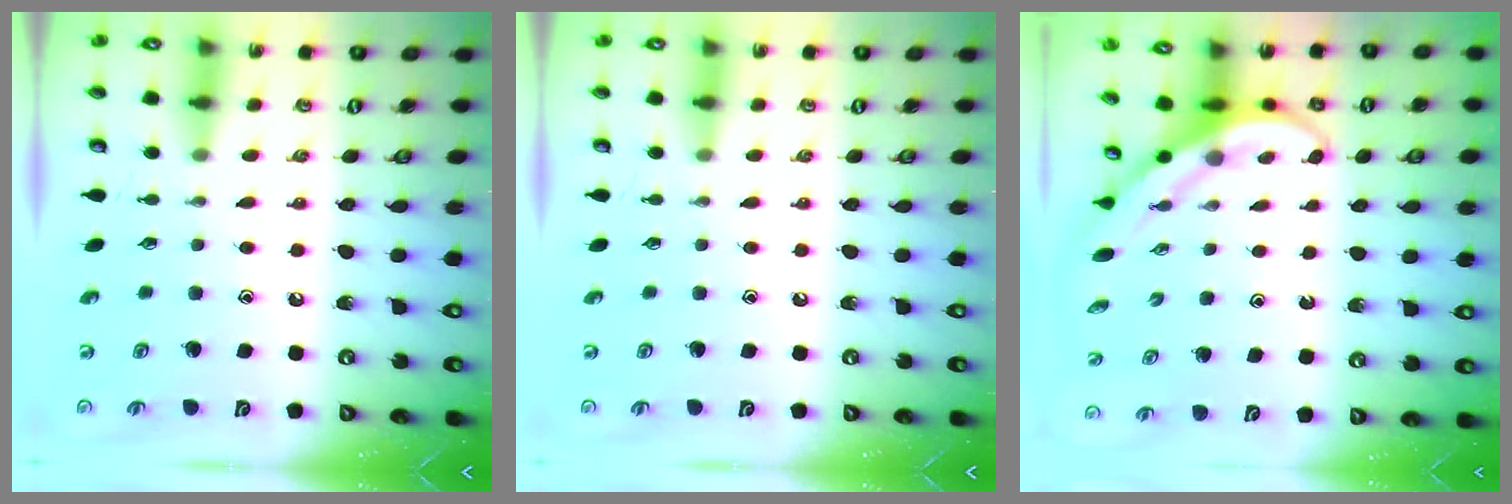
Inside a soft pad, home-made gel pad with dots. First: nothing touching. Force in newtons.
{"total": 0.0}
{"total": 4.0, "press": 3.9, "slide": 0.6}